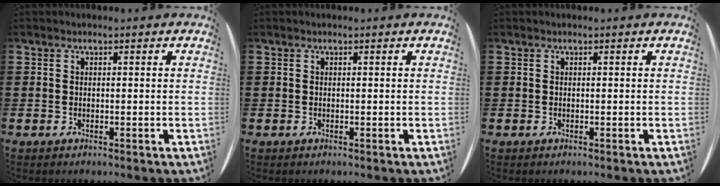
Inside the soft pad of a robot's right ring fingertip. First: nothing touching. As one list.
[{"total": 0.0}, {"total": 0.0}]